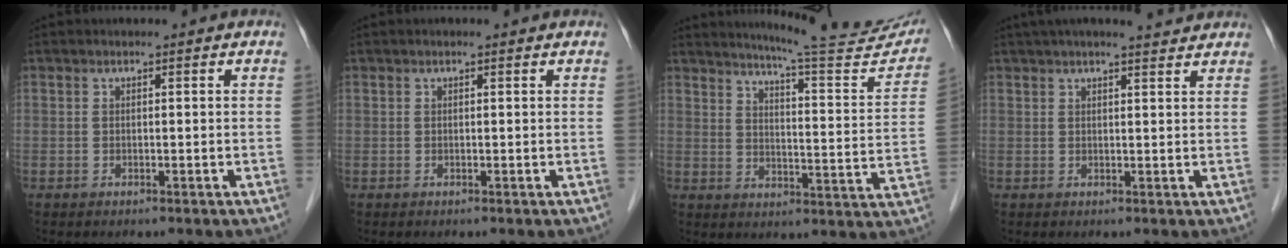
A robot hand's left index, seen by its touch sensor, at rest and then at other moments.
{"total": 0.7, "force": [0.6, 0.2, 0.4], "torque": [-0.011, 0.009, 0.008]}
{"total": 18.8, "force": [17.4, 0.4, 6.9], "torque": [-0.097, -0.076, 0.214]}
{"total": 8.0, "force": [7.1, 0.6, 3.6], "torque": [-0.054, 0.025, 0.088]}